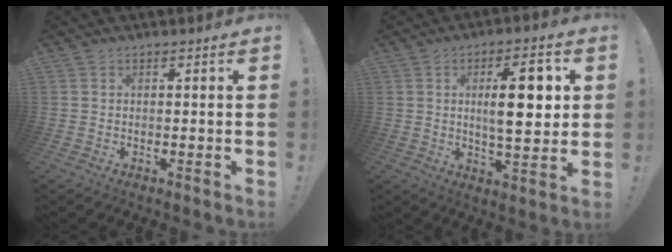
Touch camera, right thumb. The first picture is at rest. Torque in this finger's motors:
{"motor_torque": [-0.11, 1.02, 0.57, 0.77, 0.04]}